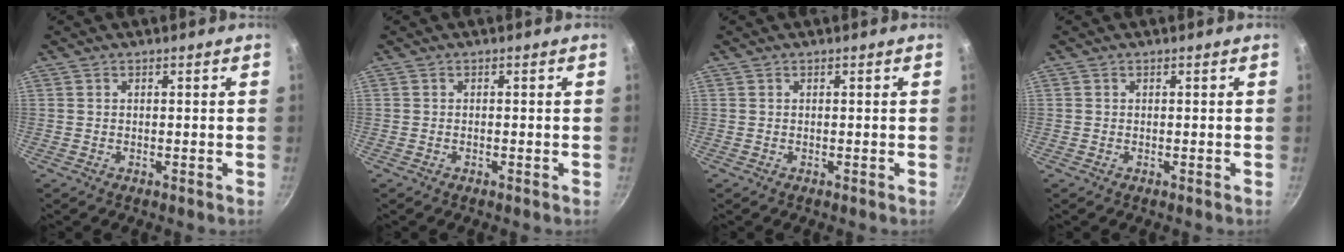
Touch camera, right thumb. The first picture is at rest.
{"total": 0.0}
{"total": 0.0}
{"total": 0.0}